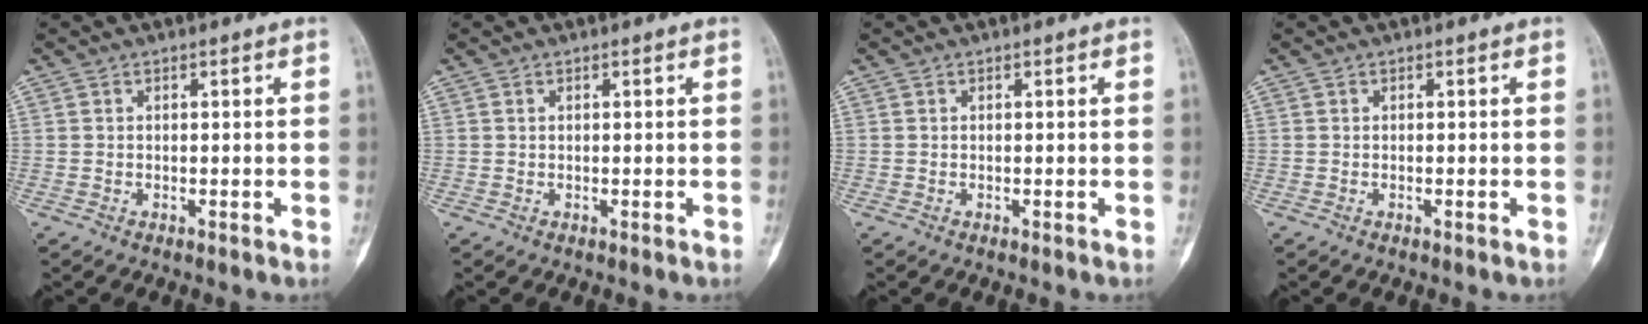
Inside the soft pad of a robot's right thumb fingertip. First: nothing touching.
{"total": 0.0}
{"total": 0.0}
{"total": 0.0}